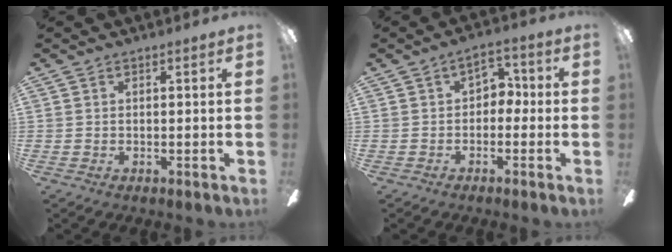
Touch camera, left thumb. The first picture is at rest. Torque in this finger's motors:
{"motor_torque": [-0.19, 0.24, -0.36, -0.14, 0.00]}